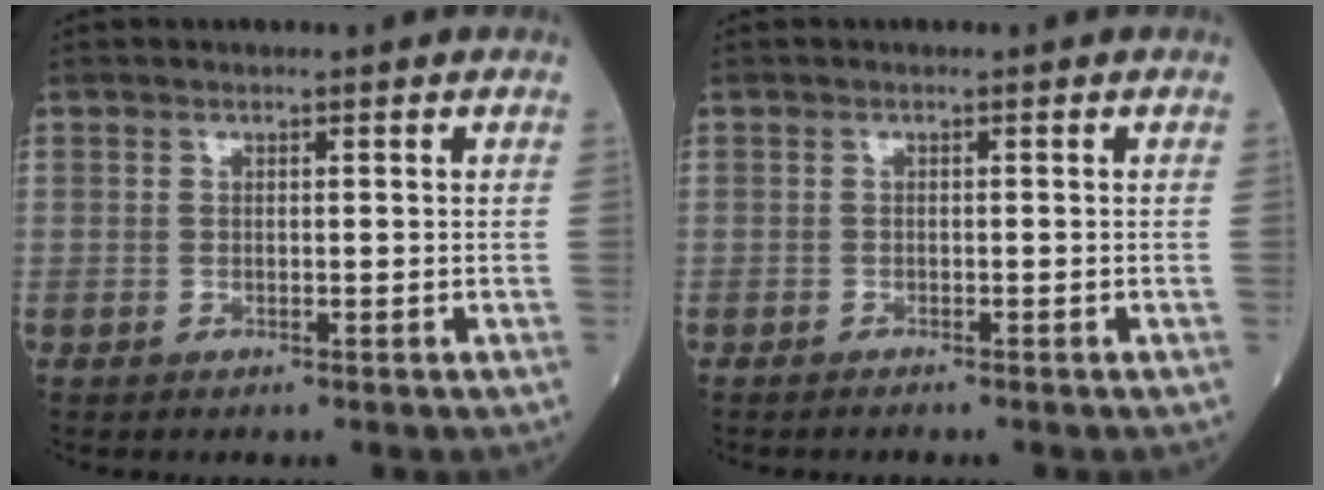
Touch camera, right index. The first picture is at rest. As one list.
[{"total": 0.5, "force": [-0.5, -0.1, 0.1], "torque": [-0.008, -0.002, -0.007]}]